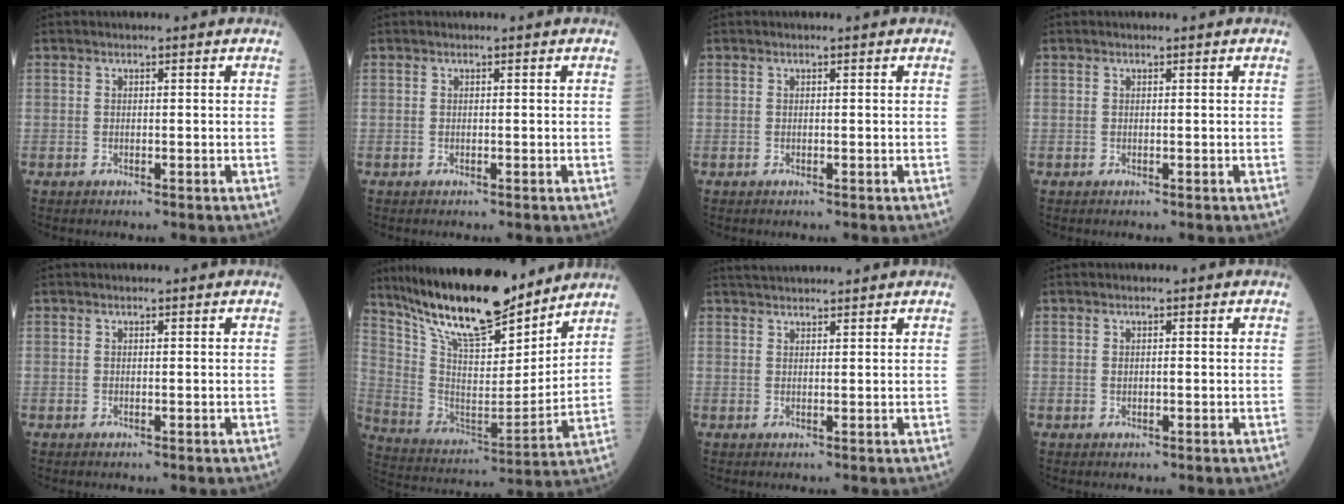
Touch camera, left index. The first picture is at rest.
{"total": 0.0}
{"total": 0.0}
{"total": 0.0}
{"total": 0.0}
{"total": 20.3, "force": [16.9, 4.4, 10.3], "torque": [-0.185, -0.008, 0.302]}
{"total": 4.9, "force": [4.6, 0.5, 1.6], "torque": [-0.024, 0.037, 0.077]}
{"total": 0.7, "force": [0.1, 0.4, 0.6], "torque": [-0.012, 0.000, 0.003]}